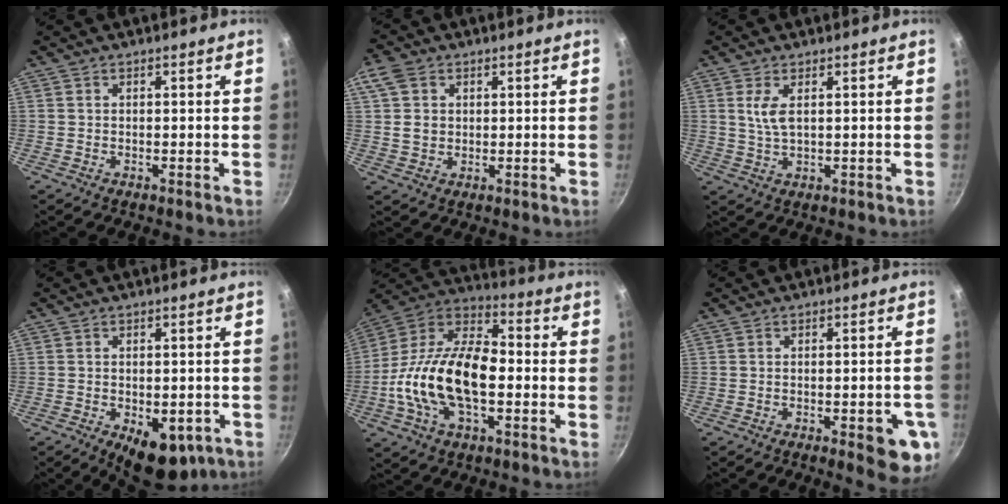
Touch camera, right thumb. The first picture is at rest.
{"total": 6.0, "force": [1.6, 4.7, 3.3], "torque": [-0.053, -0.004, 0.023]}
{"total": 4.1, "force": [1.2, 1.7, 3.5], "torque": [-0.071, -0.007, 0.026]}
{"total": 10.3, "force": [-4.2, 5.5, 7.7], "torque": [-0.067, 0.008, -0.042]}
{"total": 21.7, "force": [-3.6, 12.0, 17.8], "torque": [-0.313, 0.044, -0.083]}
{"total": 9.3, "force": [-3.4, 2.9, 8.2], "torque": [-0.076, 0.010, -0.039]}